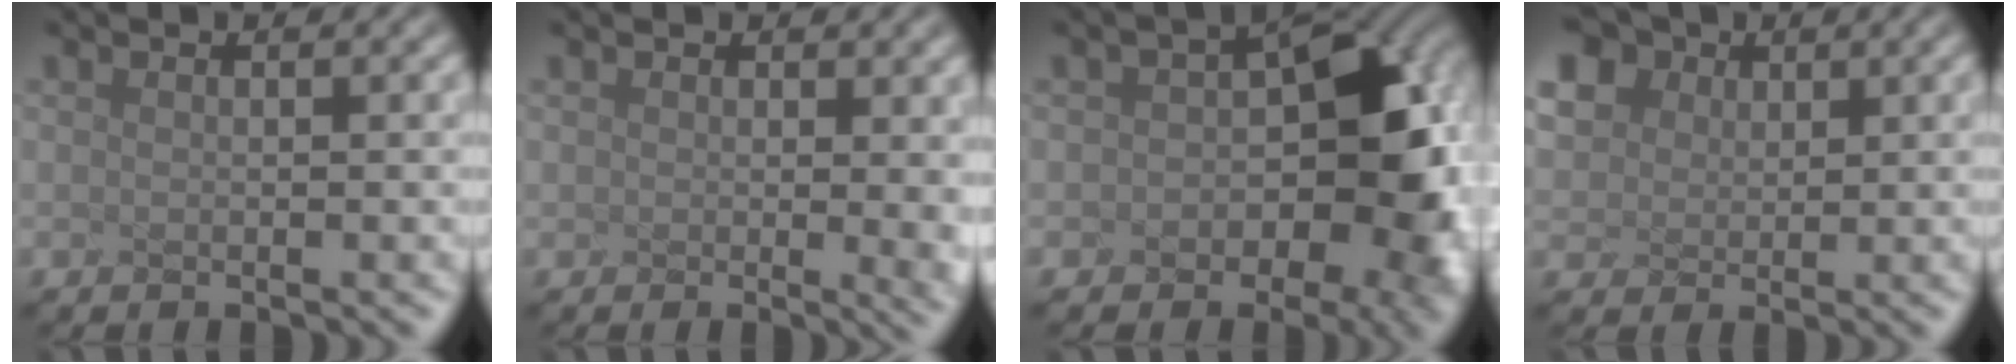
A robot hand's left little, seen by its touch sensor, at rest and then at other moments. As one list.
[{"total": 3.4, "force": [1.0, 1.1, 3.1], "torque": [-0.031, 0.007, 0.032]}, {"total": 10.1, "force": [-2.6, 5.7, 7.9], "torque": [-0.118, -0.020, 0.001]}, {"total": 6.5, "force": [3.7, 4.8, 2.5], "torque": [-0.120, 0.026, 0.098]}]